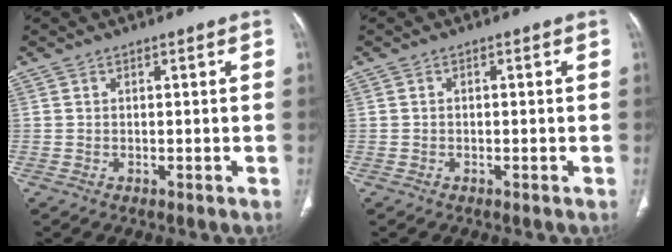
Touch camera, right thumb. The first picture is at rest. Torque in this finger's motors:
{"motor_torque": [-0.48, 0.28, 0.18, 0.60, 0.00]}